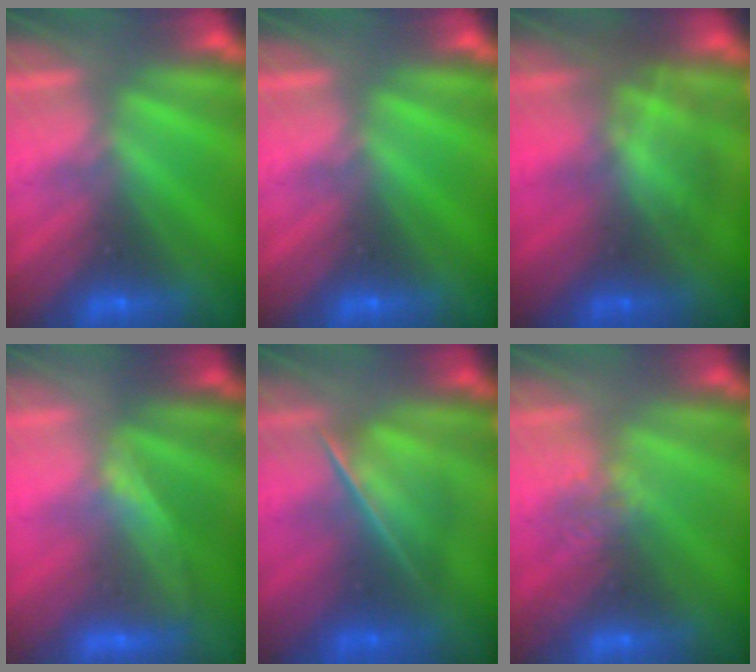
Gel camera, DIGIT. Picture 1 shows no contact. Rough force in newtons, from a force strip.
{"total": 0.0}
{"total": 2.9}
{"total": 2.1}
{"total": 2.7}
{"total": 2.8}